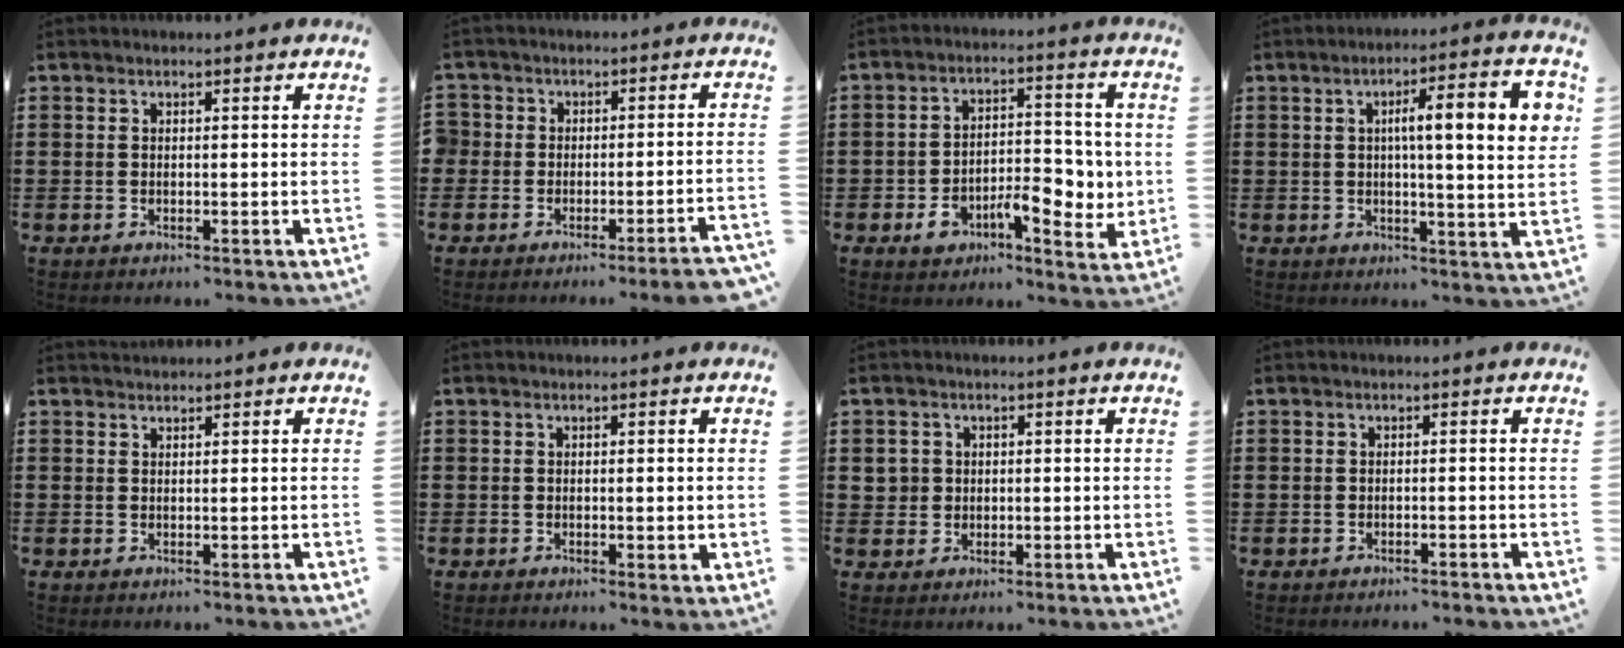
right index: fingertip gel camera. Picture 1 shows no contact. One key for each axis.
{"total": 2.9, "fx": -2.8, "fy": 0.6, "fz": 0.4, "tx": -0.010, "ty": 0.004, "tz": -0.060}
{"total": 9.0, "fx": -2.7, "fy": 4.7, "fz": 7.1, "tx": -0.098, "ty": 0.005, "tz": -0.048}
{"total": 9.8, "fx": 1.9, "fy": 1.5, "fz": 9.5, "tx": -0.153, "ty": 0.000, "tz": 0.020}
{"total": 0.7, "fx": 0.7, "fy": 0.1, "fz": -0.2, "tx": 0.003, "ty": 0.002, "tz": 0.014}
{"total": 0.8, "fx": 0.0, "fy": 0.2, "fz": 0.8, "tx": -0.016, "ty": 0.001, "tz": 0.000}
{"total": 2.2, "fx": 0.3, "fy": 2.2, "fz": 0.5, "tx": -0.020, "ty": 0.009, "tz": 0.003}
{"total": 0.7, "fx": -0.7, "fy": 0.0, "fz": 0.1, "tx": -0.005, "ty": -0.002, "tz": -0.013}